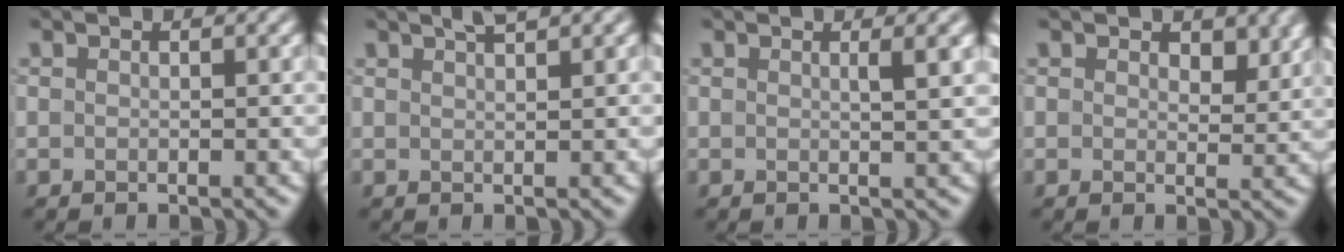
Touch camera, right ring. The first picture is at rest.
{"total": 2.2, "force": [1.5, 0.5, 1.5], "torque": [-0.011, 0.004, 0.020]}
{"total": 2.2, "force": [0.7, 0.6, 2.0], "torque": [-0.018, 0.005, 0.005]}
{"total": 2.1, "force": [1.2, 1.1, 1.3], "torque": [-0.019, -0.009, 0.018]}